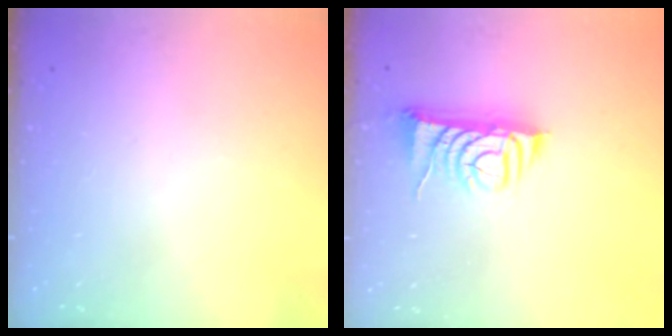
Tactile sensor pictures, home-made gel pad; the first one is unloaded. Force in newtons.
{"total": 8.2, "press": 8.1, "slide": 1.2}